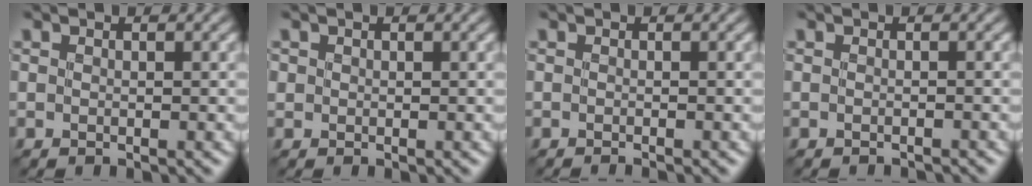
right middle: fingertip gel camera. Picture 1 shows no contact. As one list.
[{"total": 0.6, "force": [0.2, 0.5, 0.0], "torque": [0.005, -0.001, 0.003]}, {"total": 0.6, "force": [-0.5, 0.1, 0.4], "torque": [0.000, -0.002, -0.011]}, {"total": 1.2, "force": [-1.2, 0.1, 0.3], "torque": [0.003, -0.004, -0.018]}]